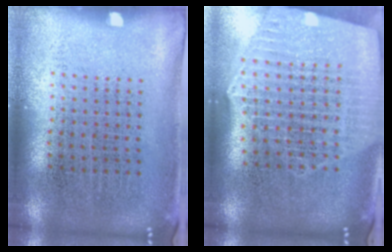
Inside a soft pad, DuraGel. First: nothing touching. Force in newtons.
{"total": 2.8, "press": 2.4, "slide": 1.4}